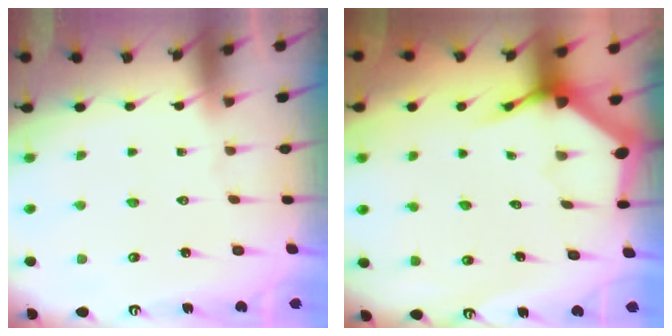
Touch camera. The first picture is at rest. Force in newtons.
{"total": 3.7, "press": 3.6, "slide": 0.5}